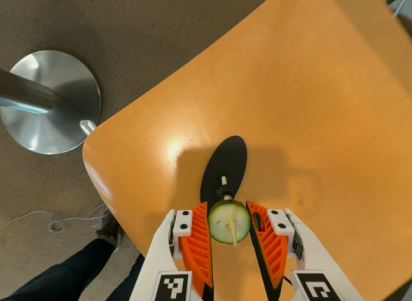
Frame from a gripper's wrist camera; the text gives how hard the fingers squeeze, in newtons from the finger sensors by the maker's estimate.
{"total": 9.5, "left": 9.5, "right": 9.5}